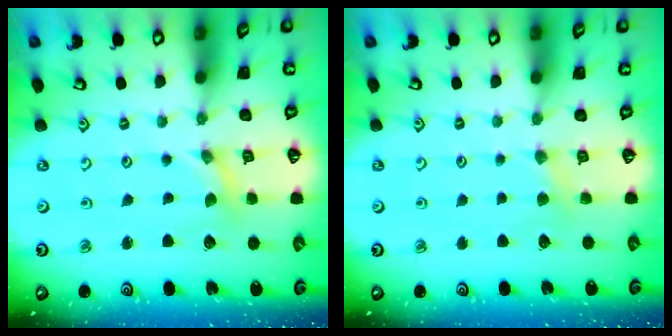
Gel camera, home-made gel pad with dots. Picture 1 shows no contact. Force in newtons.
{"total": 3.7, "press": 3.6, "slide": 0.6}